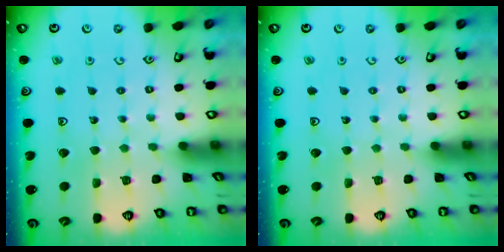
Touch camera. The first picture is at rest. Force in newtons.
{"total": 0.0}